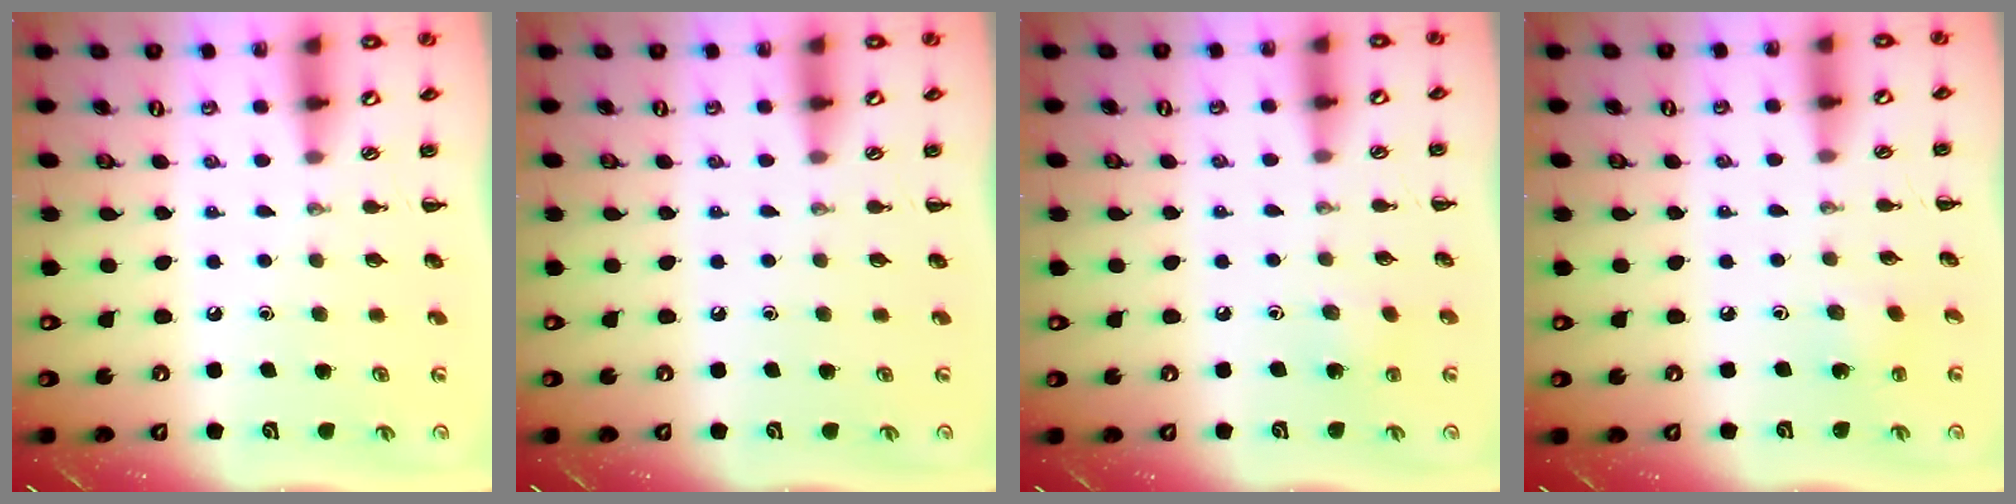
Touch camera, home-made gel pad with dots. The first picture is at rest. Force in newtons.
{"total": 0.0}
{"total": 4.9, "press": 4.8, "slide": 1.1}
{"total": 1.9, "press": 1.8, "slide": 0.7}